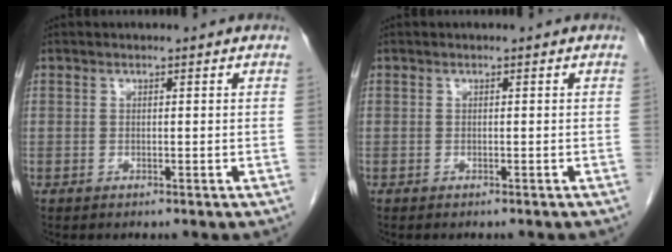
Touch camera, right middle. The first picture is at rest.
{"total": 1.2, "force": [-1.1, 0.3, 0.5], "torque": [-0.010, -0.002, -0.011]}